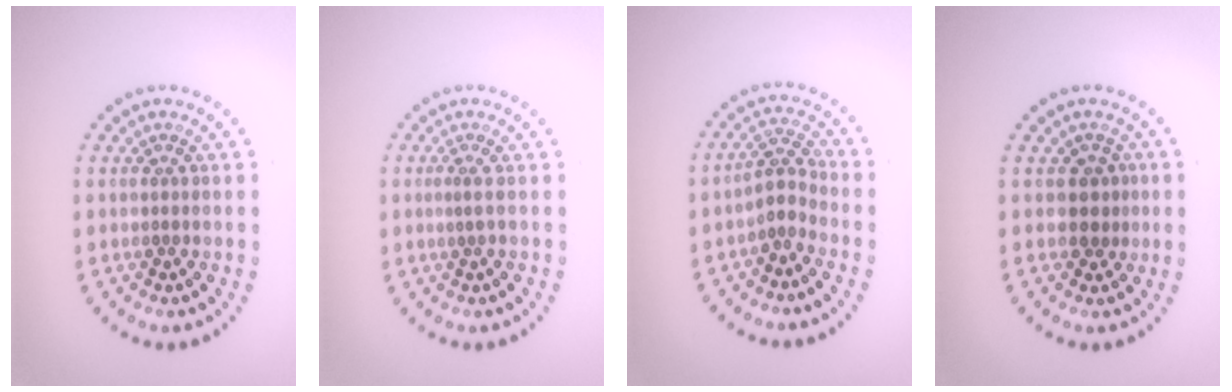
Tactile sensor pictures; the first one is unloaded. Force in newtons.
{"total": 0.6, "press": 0.1, "slide": 0.6}
{"total": 2.2, "press": 1.7, "slide": 1.4}
{"total": 1.7, "press": 1.3, "slide": 1.1}